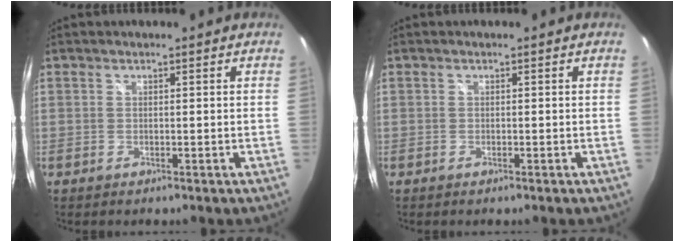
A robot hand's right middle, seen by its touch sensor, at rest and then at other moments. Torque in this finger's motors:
{"motor_torque": [1.97, -0.16, 0.07, 0.02]}